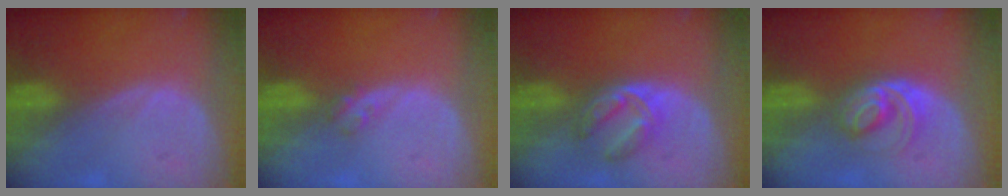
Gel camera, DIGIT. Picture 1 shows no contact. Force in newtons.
{"total": 1.8, "press": 1.5, "slide": 0.9}
{"total": 5.4, "press": 5.3, "slide": 1.2}
{"total": 6.3, "press": 5.4, "slide": 3.2}